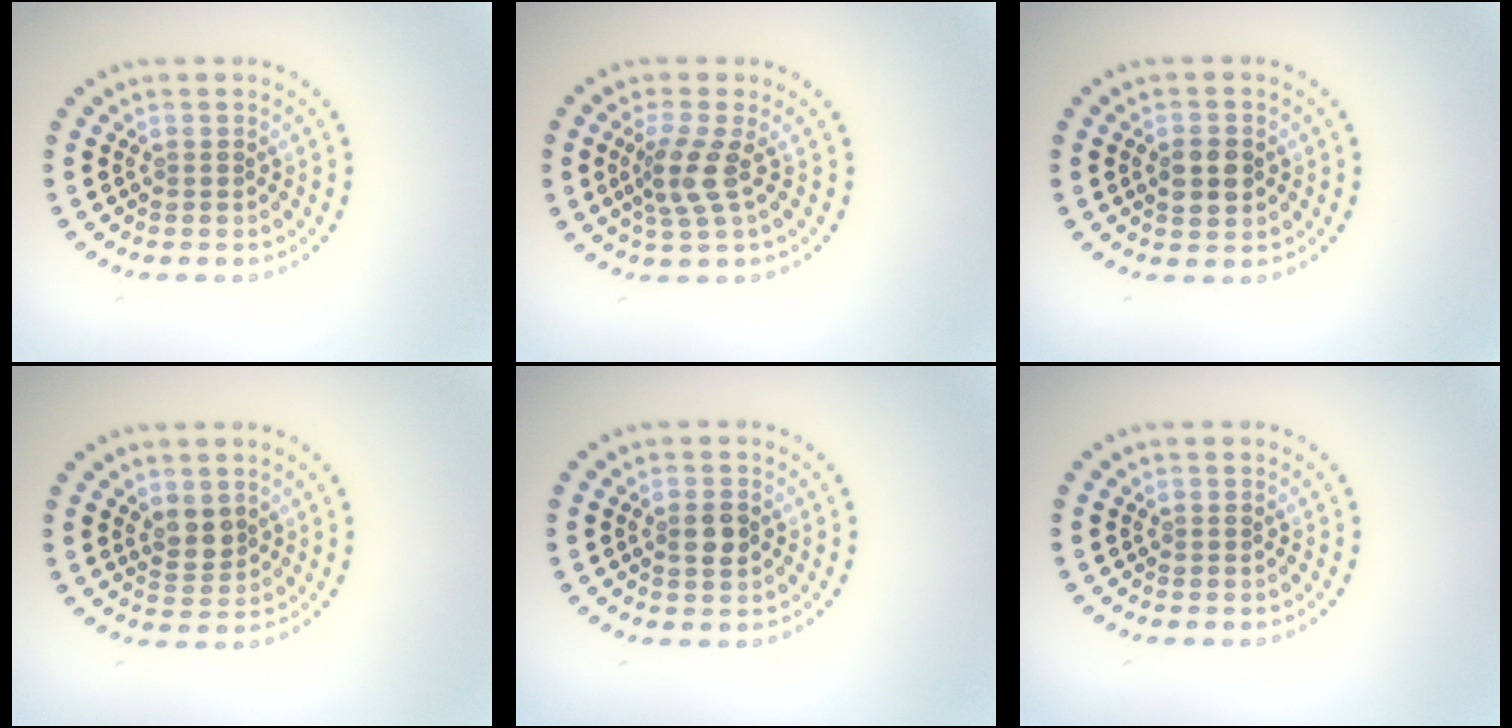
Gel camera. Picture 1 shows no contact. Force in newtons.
{"total": 2.9, "press": 2.2, "slide": 1.8}
{"total": 2.9, "press": 2.9, "slide": 0.1}
{"total": 2.2, "press": 2.0, "slide": 0.8}
{"total": 1.8, "press": 1.8, "slide": 0.4}
{"total": 0.0}